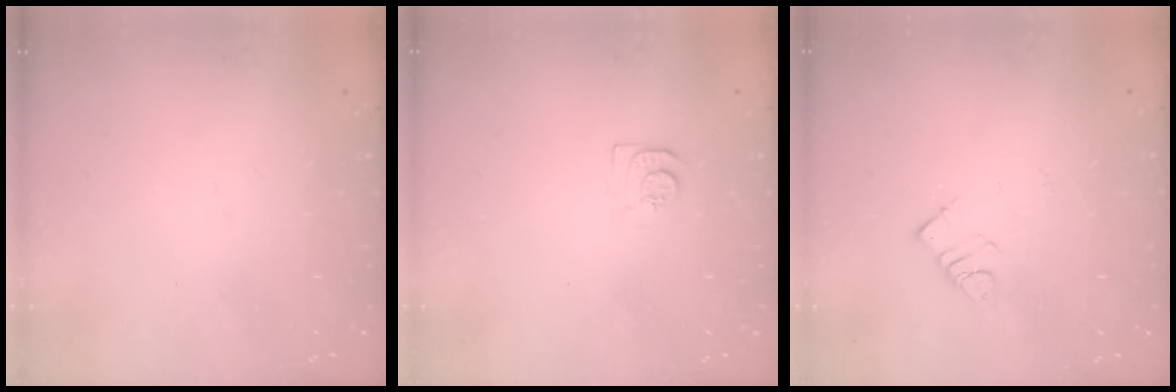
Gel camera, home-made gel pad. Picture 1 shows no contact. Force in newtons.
{"total": 8.2, "press": 8.2, "slide": 0.9}
{"total": 4.6, "press": 4.6, "slide": 0.2}